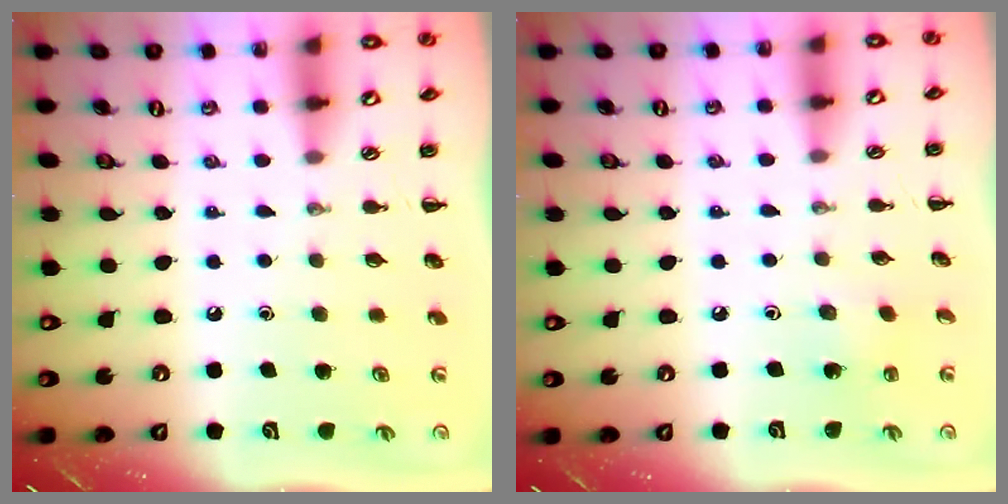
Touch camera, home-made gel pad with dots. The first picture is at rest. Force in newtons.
{"total": 1.4, "press": 1.2, "slide": 0.6}